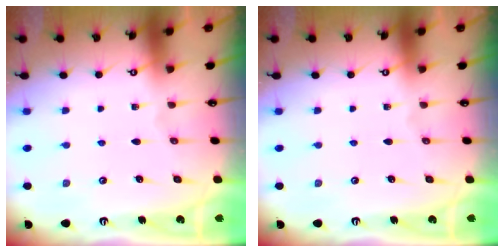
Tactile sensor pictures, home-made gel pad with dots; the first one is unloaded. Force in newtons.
{"total": 0.0}